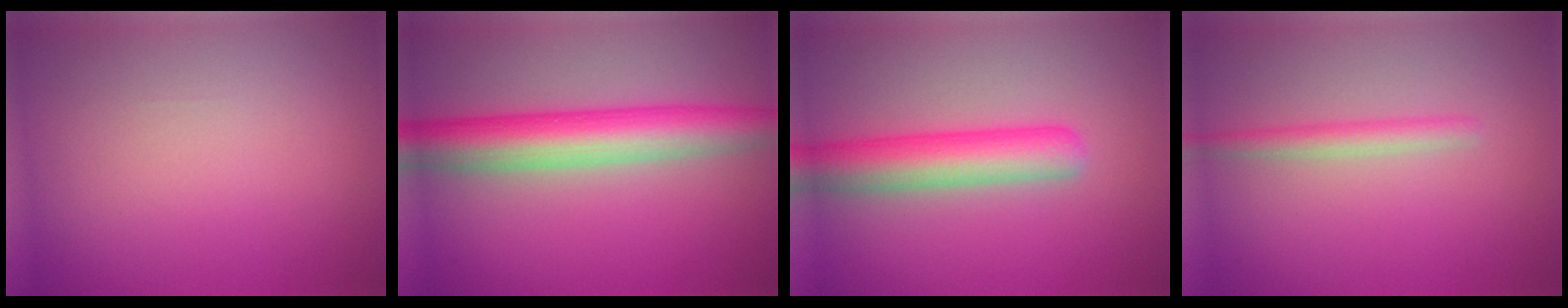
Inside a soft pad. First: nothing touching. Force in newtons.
{"total": 6.9, "press": 6.8, "slide": 0.3}
{"total": 5.0, "press": 5.0, "slide": 0.1}
{"total": 1.7, "press": 1.7, "slide": 0.1}